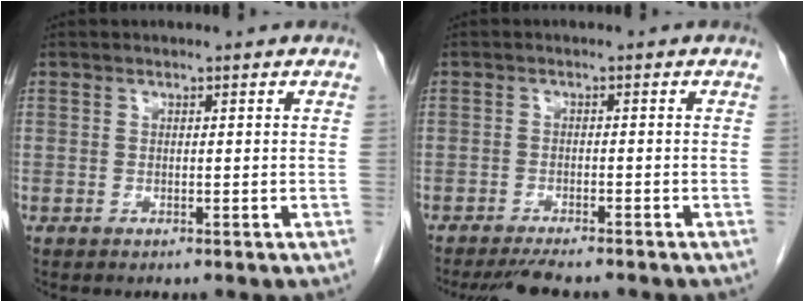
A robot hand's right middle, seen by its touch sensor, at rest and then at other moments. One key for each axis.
{"total": 5.2, "fx": -4.7, "fy": 0.5, "fz": 2.3, "tx": -0.031, "ty": -0.013, "tz": -0.075}